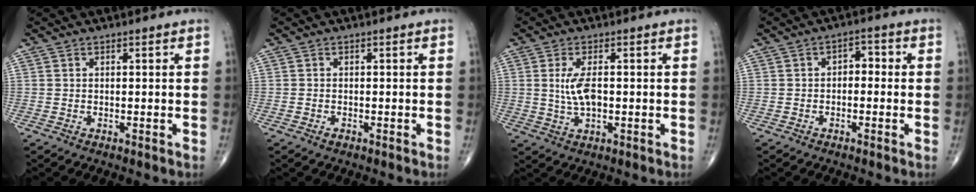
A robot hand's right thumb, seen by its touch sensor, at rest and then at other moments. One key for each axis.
{"total": 0.7, "fx": -0.4, "fy": 0.4, "fz": 0.4, "tx": -0.005, "ty": 0.002, "tz": -0.007}
{"total": 5.4, "fx": 0.2, "fy": 2.3, "fz": 4.8, "tx": -0.098, "ty": -0.005, "tz": 0.006}
{"total": 3.1, "fx": -0.2, "fy": 2.0, "fz": 2.3, "tx": -0.017, "ty": 0.015, "tz": -0.013}